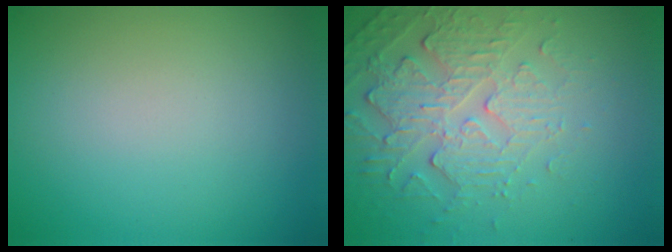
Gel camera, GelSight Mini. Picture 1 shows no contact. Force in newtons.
{"total": 5.0, "press": 3.6, "slide": 3.5}